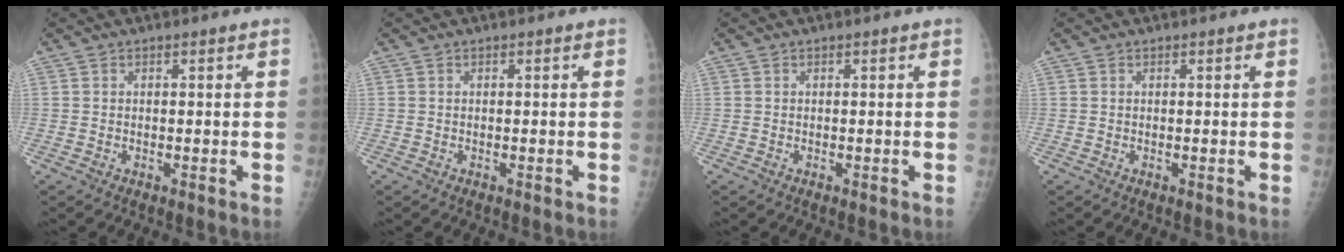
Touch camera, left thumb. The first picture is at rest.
{"total": 0.0}
{"total": 0.0}
{"total": 0.0}